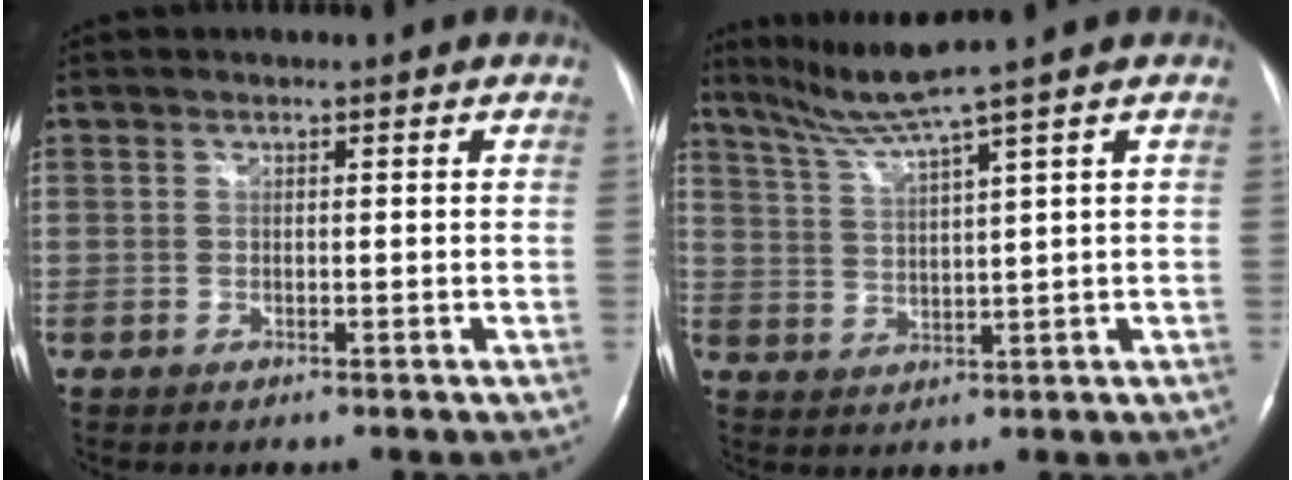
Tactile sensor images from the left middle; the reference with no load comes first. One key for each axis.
{"total": 6.2, "fx": 4.8, "fy": -2.4, "fz": 3.0, "tx": -0.067, "ty": -0.008, "tz": 0.101}